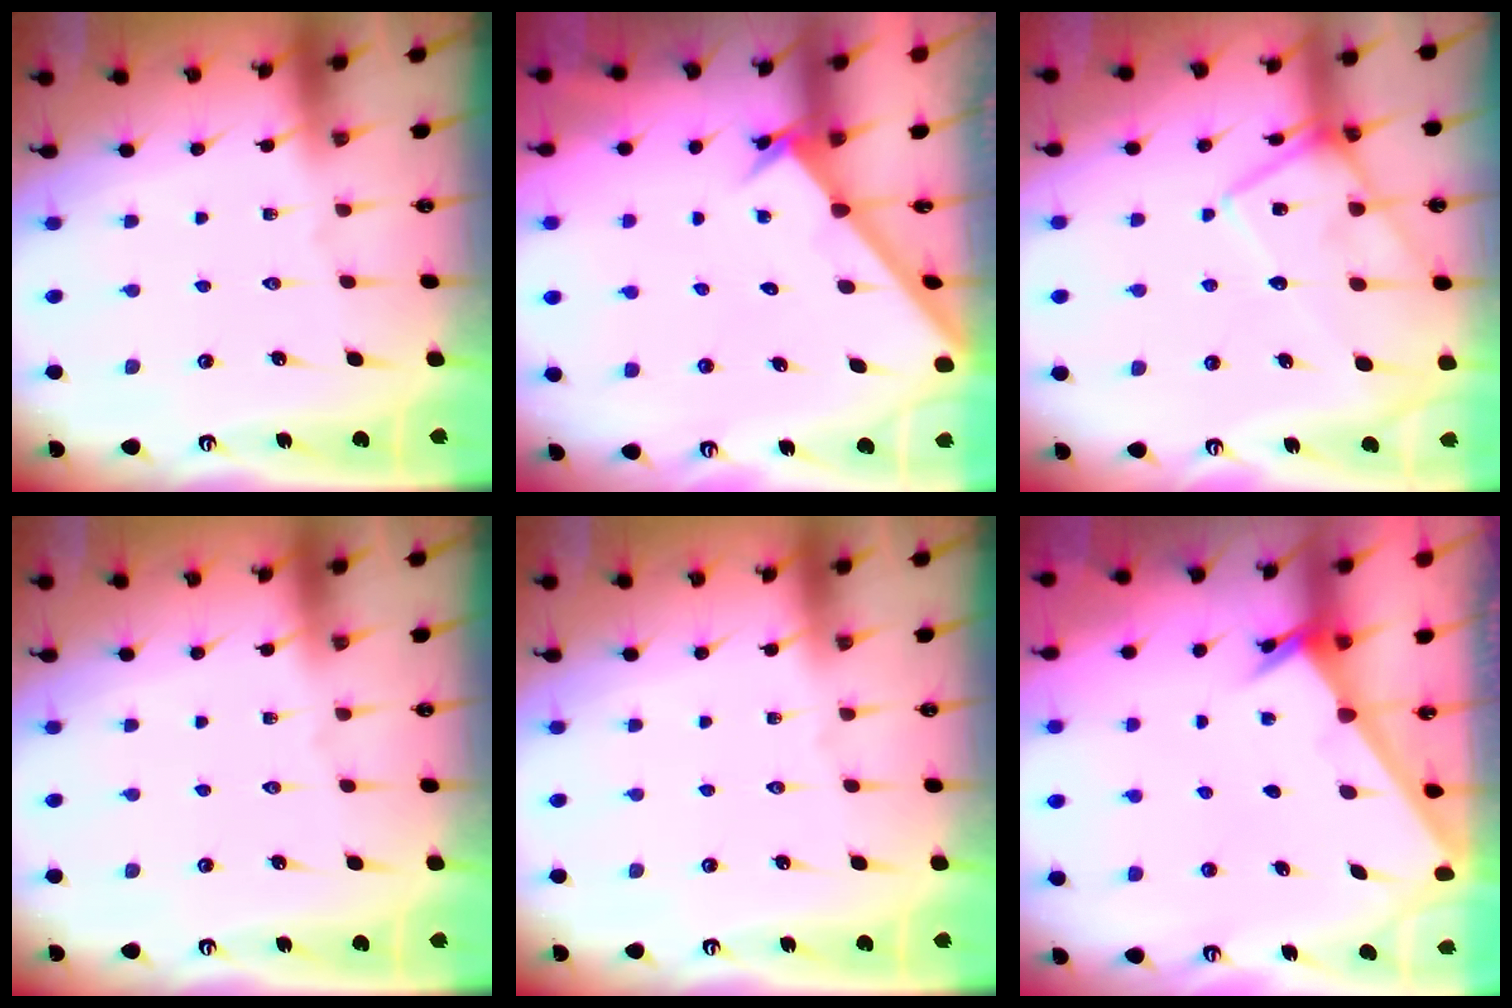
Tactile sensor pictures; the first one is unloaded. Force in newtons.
{"total": 2.1, "press": 2.1, "slide": 0.2}
{"total": 16.3, "press": 16.3, "slide": 0.8}
{"total": 0.0}
{"total": 0.0}
{"total": 2.6, "press": 2.6, "slide": 0.2}